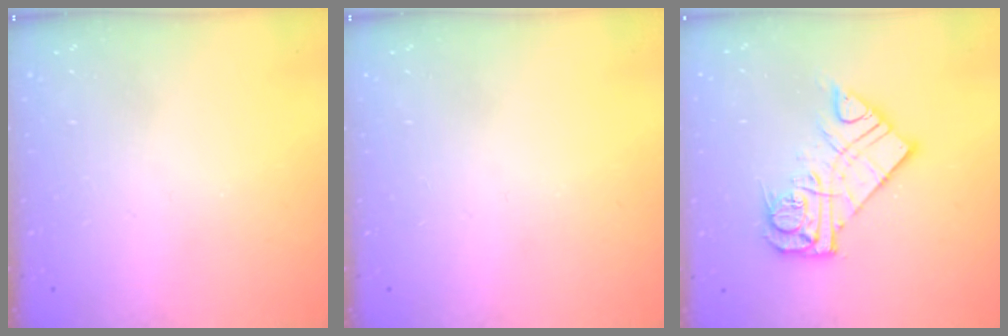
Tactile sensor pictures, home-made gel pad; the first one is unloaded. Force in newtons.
{"total": 0.0}
{"total": 13.7, "press": 13.7, "slide": 1.4}